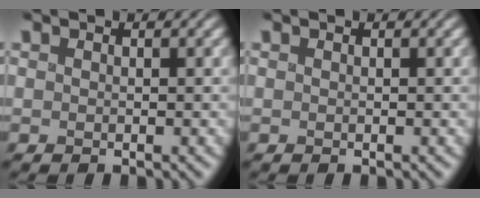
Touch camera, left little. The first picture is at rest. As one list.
[{"total": 0.0}]